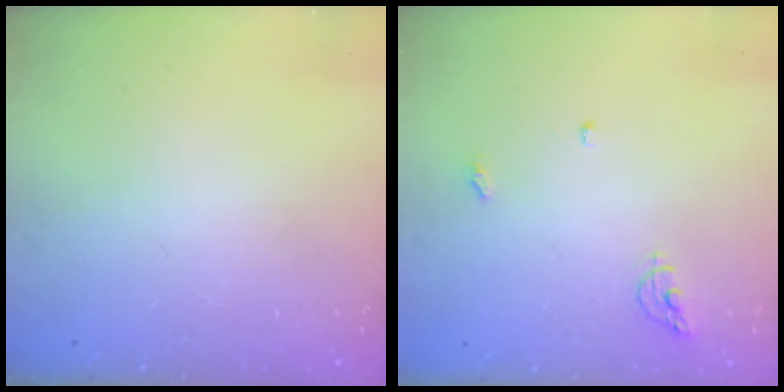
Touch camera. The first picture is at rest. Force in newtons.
{"total": 6.3, "press": 6.2, "slide": 0.6}